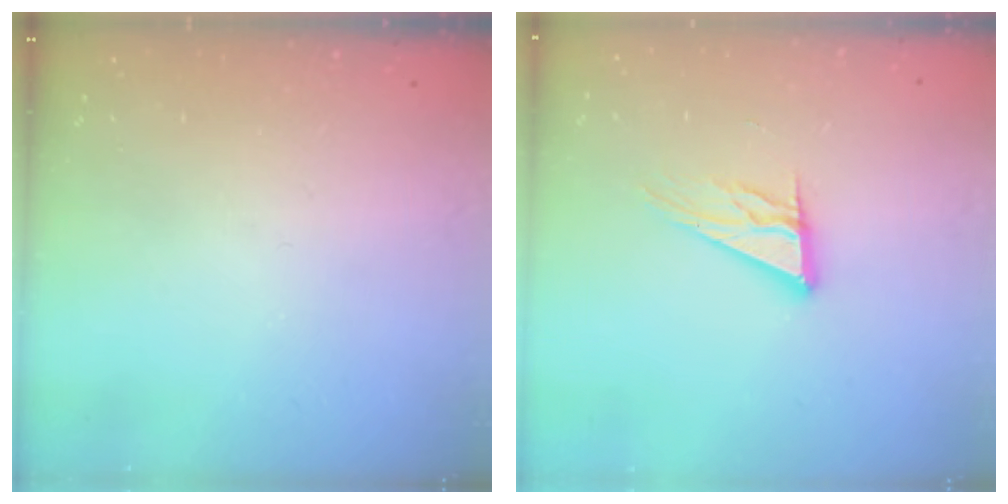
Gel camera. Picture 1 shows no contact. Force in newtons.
{"total": 11.5, "press": 11.4, "slide": 1.9}